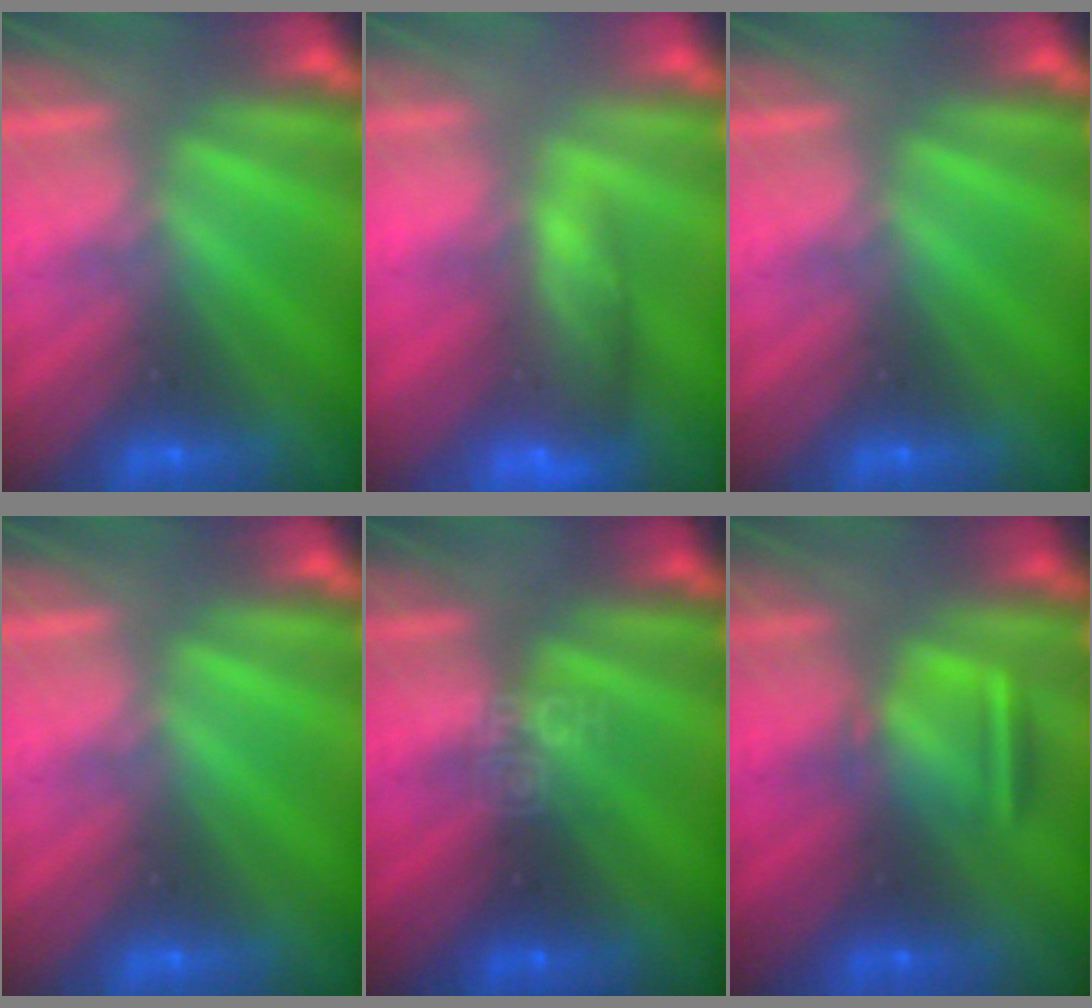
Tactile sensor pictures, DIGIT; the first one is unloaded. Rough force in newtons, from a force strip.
{"total": 7.7}
{"total": 0.0}
{"total": 0.0}
{"total": 3.2}
{"total": 3.1}